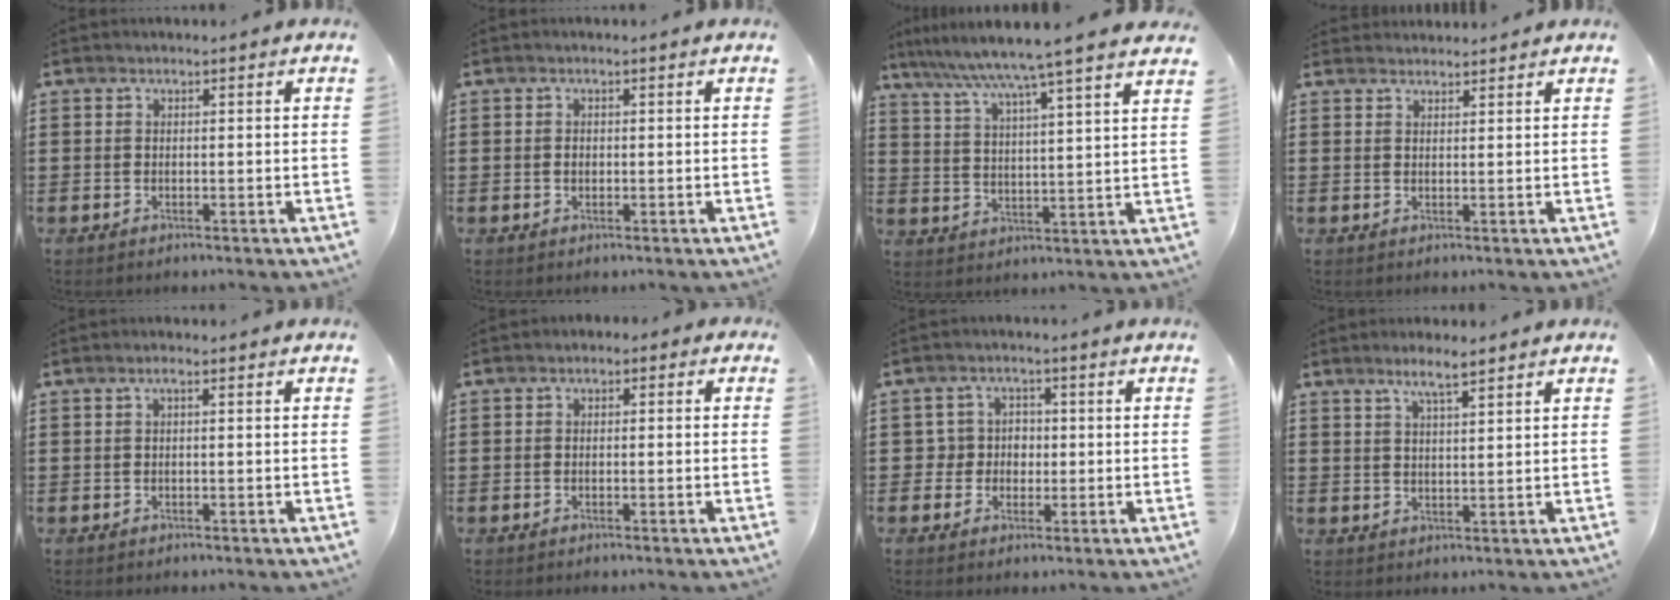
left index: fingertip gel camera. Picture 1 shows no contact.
{"total": 0.8, "force": [0.0, 0.6, 0.5], "torque": [-0.014, 0.002, -0.001]}
{"total": 6.7, "force": [5.7, -1.4, 3.1], "torque": [-0.084, -0.041, 0.090]}
{"total": 1.6, "force": [1.5, 0.2, -0.1], "torque": [-0.002, 0.002, 0.031]}
{"total": 0.9, "force": [-0.2, 0.1, 0.8], "torque": [-0.014, 0.000, -0.005]}
{"total": 1.2, "force": [-0.9, 0.7, 0.2], "torque": [-0.009, 0.004, -0.021]}
{"total": 3.7, "force": [-0.5, 3.5, 0.9], "torque": [-0.034, 0.009, -0.013]}
{"total": 3.6, "force": [2.7, 0.3, 2.4], "torque": [-0.052, 0.006, 0.046]}